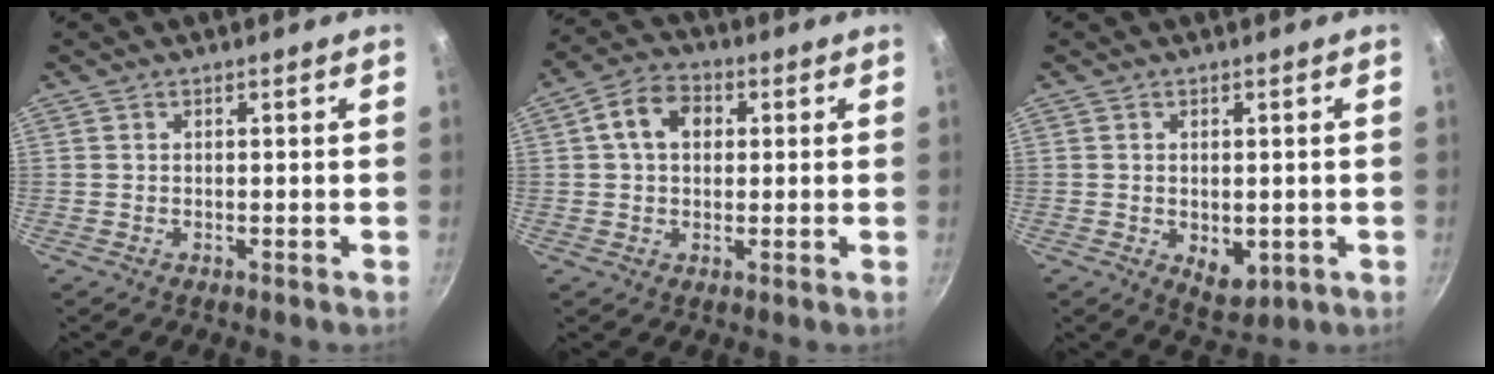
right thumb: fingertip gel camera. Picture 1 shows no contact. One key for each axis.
{"total": 8.1, "fx": 1.7, "fy": 5.9, "fz": 5.3, "tx": -0.071, "ty": 0.016, "tz": 0.017}
{"total": 5.5, "fx": -0.9, "fy": 3.6, "fz": 4.1, "tx": -0.049, "ty": -0.011, "tz": -0.004}